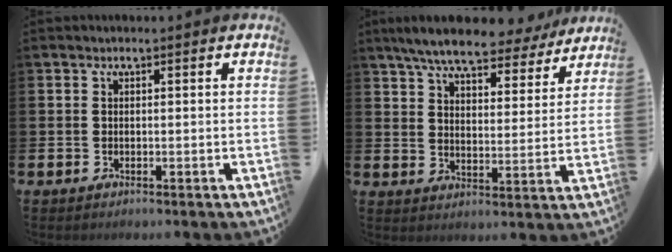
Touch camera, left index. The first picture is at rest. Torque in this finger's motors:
{"motor_torque": [0.94, -1.20, 0.09, 0.21]}